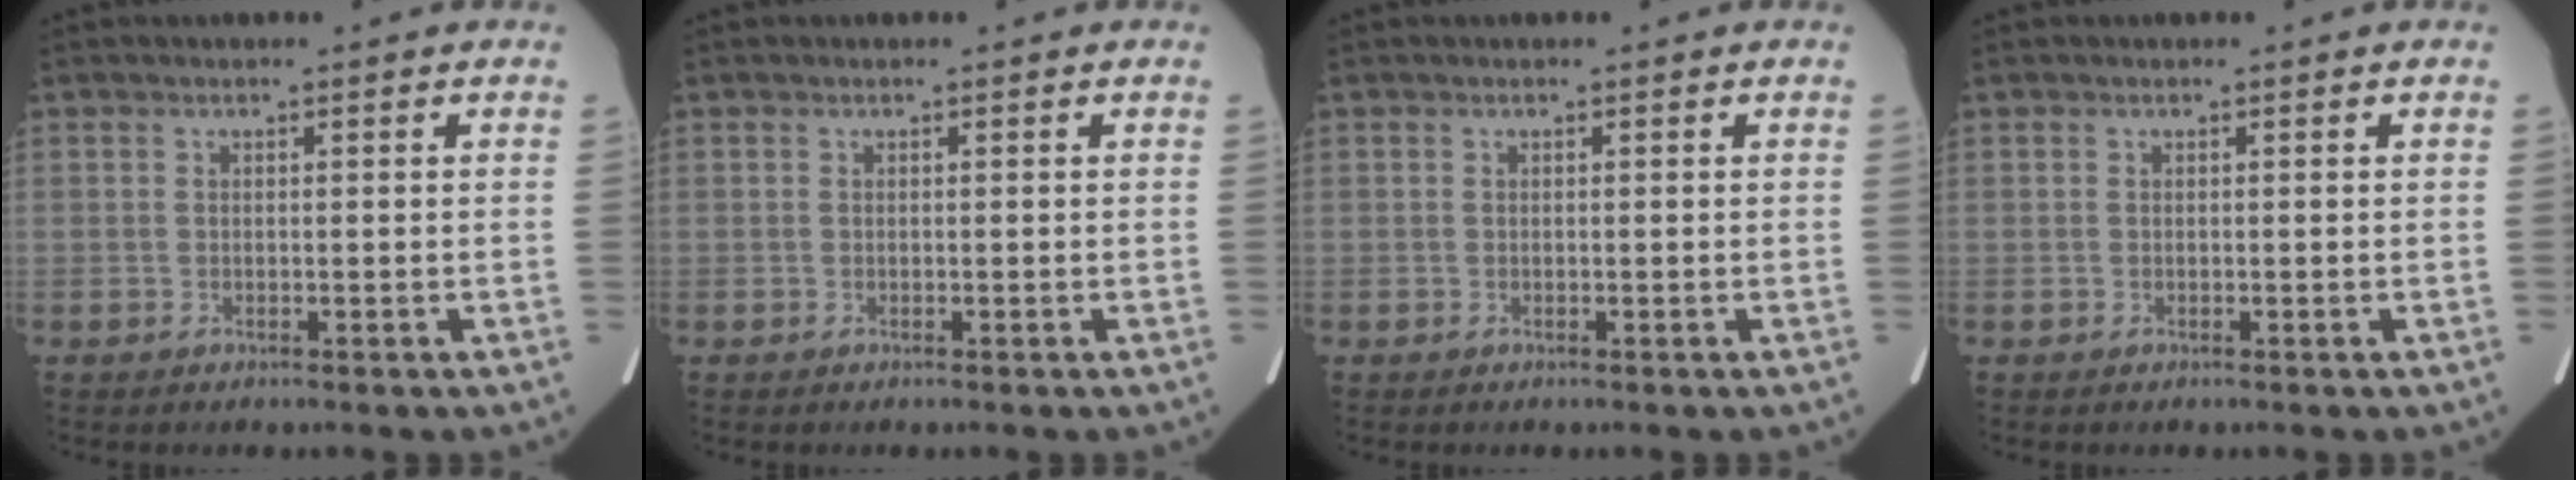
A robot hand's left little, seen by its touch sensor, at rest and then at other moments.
{"total": 0.0}
{"total": 0.0}
{"total": 0.0}